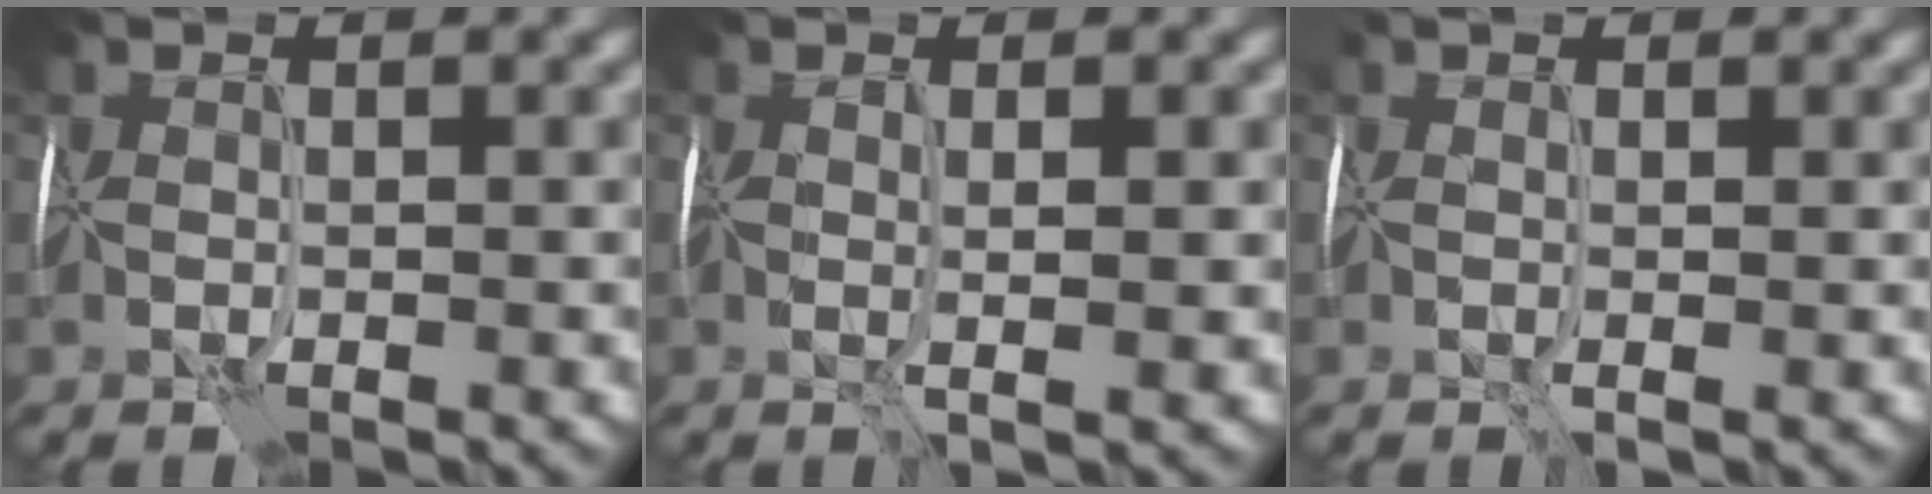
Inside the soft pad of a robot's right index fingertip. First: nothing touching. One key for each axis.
{"total": 1.8, "fx": 0.3, "fy": 0.1, "fz": 1.8, "tx": -0.041, "ty": -0.001, "tz": 0.002}
{"total": 0.6, "fx": 0.3, "fy": 0.0, "fz": 0.5, "tx": -0.012, "ty": -0.001, "tz": 0.004}